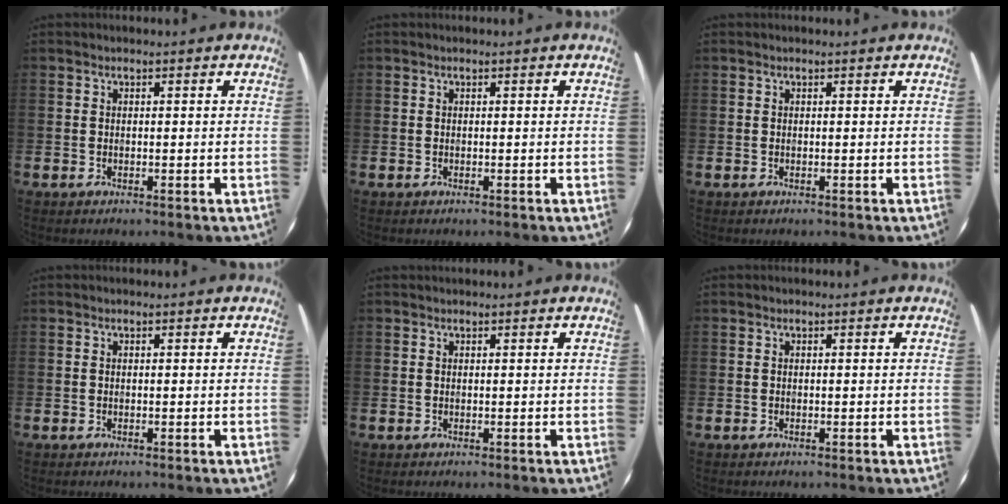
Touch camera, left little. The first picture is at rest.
{"total": 0.0}
{"total": 0.0}
{"total": 0.0}
{"total": 0.0}
{"total": 0.0}